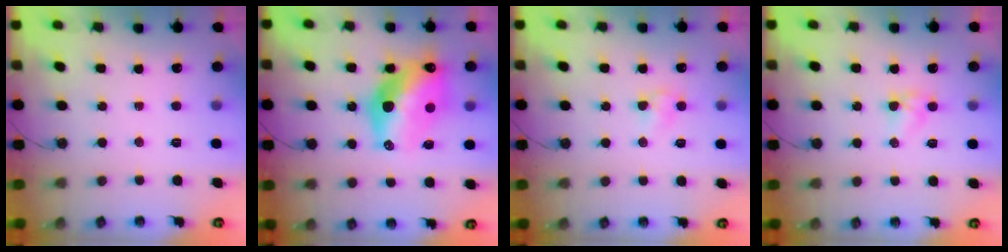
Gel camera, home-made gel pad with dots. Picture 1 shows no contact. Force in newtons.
{"total": 17.1, "press": 17.0, "slide": 1.4}
{"total": 4.8, "press": 4.8, "slide": 0.3}
{"total": 2.8, "press": 2.8, "slide": 0.2}